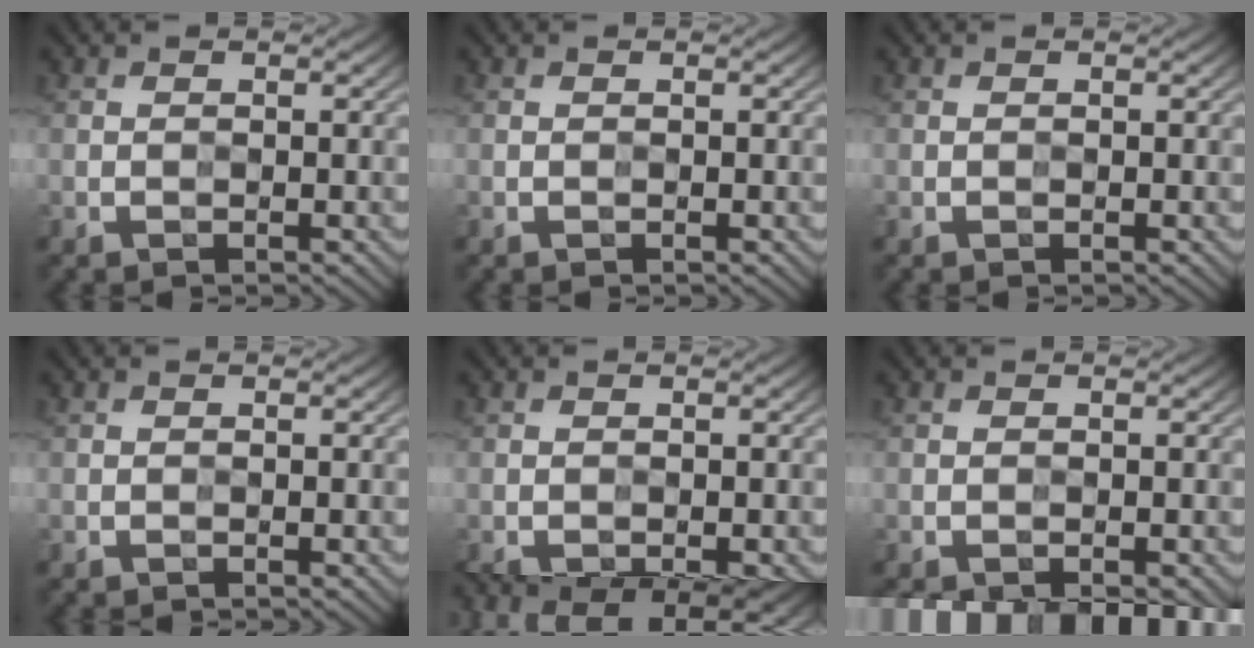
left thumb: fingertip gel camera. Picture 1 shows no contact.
{"total": 0.7, "force": [0.4, -0.3, -0.4], "torque": [0.006, 0.003, 0.005]}
{"total": 0.0}
{"total": 0.0}
{"total": 6.1, "force": [-4.4, 2.5, 3.4], "torque": [-0.068, -0.037, -0.040]}
{"total": 3.3, "force": [-2.2, 1.5, 1.8], "torque": [-0.028, -0.017, -0.026]}